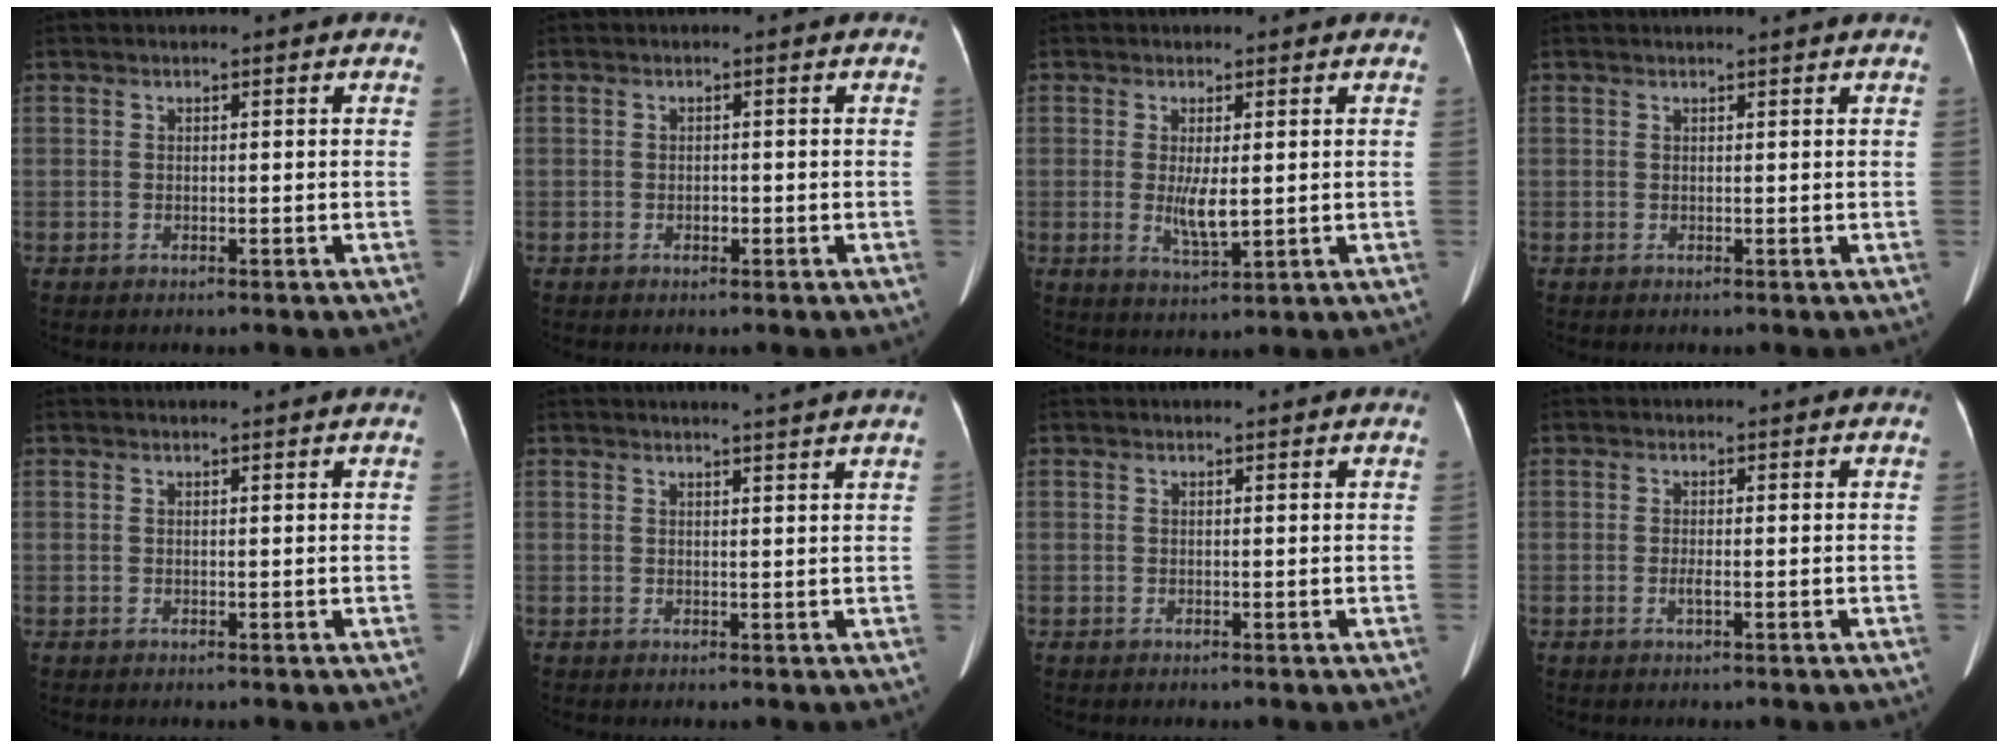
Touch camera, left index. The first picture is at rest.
{"total": 0.8, "force": [-0.4, 0.5, 0.5], "torque": [-0.009, 0.000, -0.005]}
{"total": 4.2, "force": [0.1, 0.9, 4.1], "torque": [-0.080, -0.012, 0.009]}
{"total": 2.3, "force": [2.1, -0.4, 0.7], "torque": [-0.012, 0.007, 0.025]}
{"total": 2.3, "force": [2.1, -0.4, 0.7], "torque": [-0.010, 0.011, 0.028]}
{"total": 4.6, "force": [4.1, -1.0, 1.7], "torque": [-0.022, -0.001, 0.040]}
{"total": 1.8, "force": [1.7, -0.1, 0.5], "torque": [-0.009, 0.012, 0.021]}
{"total": 0.9, "force": [-0.3, 0.0, 0.9], "torque": [-0.020, -0.003, -0.005]}